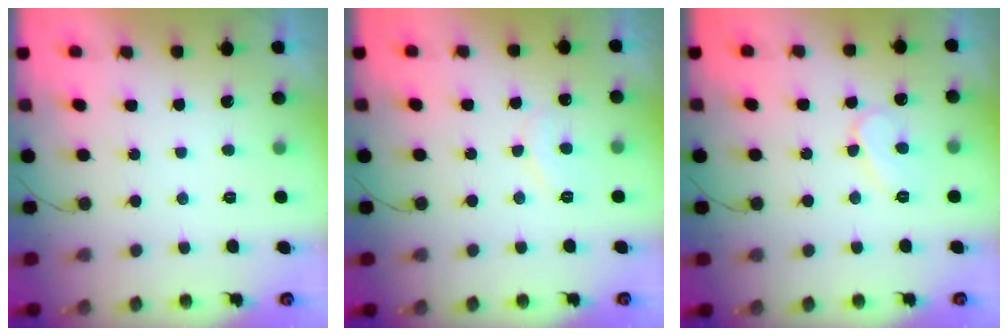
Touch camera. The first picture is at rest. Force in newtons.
{"total": 6.9, "press": 6.9, "slide": 0.6}
{"total": 6.8, "press": 6.8, "slide": 0.6}